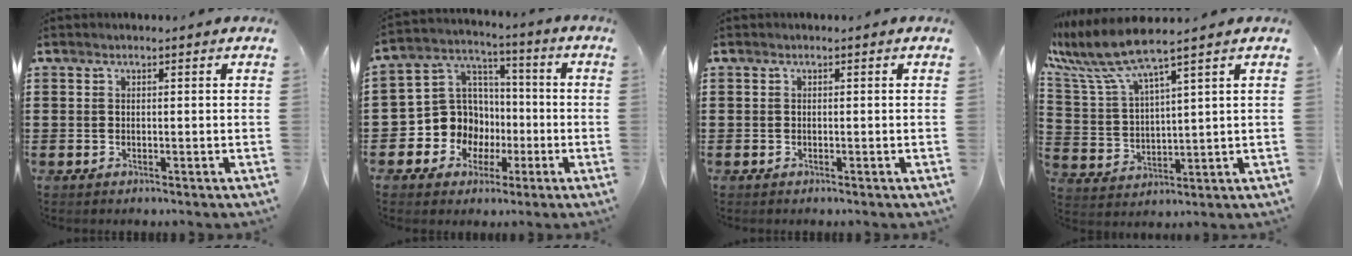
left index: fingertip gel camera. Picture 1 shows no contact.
{"total": 9.6, "force": [-2.1, 9.2, 1.9], "torque": [-0.089, 0.006, -0.034]}
{"total": 0.0}
{"total": 8.0, "force": [6.7, 0.5, 4.3], "torque": [-0.119, -0.035, 0.114]}